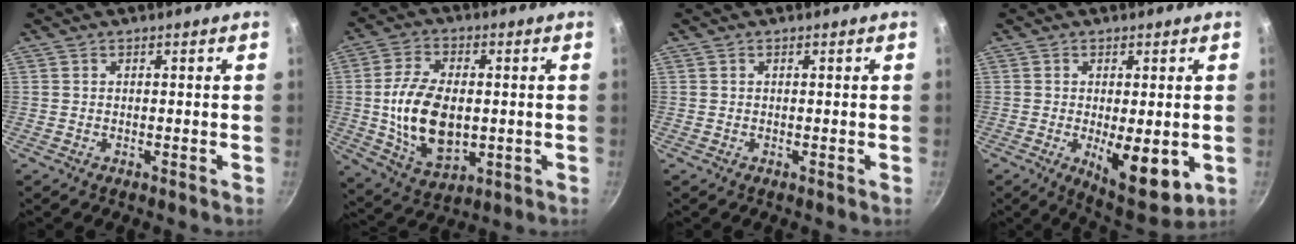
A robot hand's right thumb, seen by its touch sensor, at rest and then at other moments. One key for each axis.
{"total": 15.8, "fx": -0.5, "fy": 9.3, "fz": 12.8, "tx": -0.232, "ty": -0.002, "tz": -0.001}
{"total": 0.0}
{"total": 10.7, "fx": -2.3, "fy": 4.1, "fz": 9.6, "tx": -0.132, "ty": -0.024, "tz": -0.022}